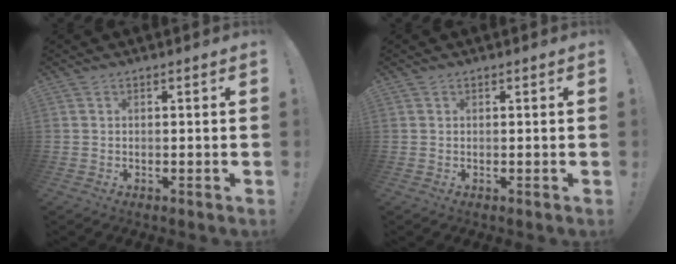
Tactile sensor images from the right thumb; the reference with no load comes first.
{"total": 0.0}